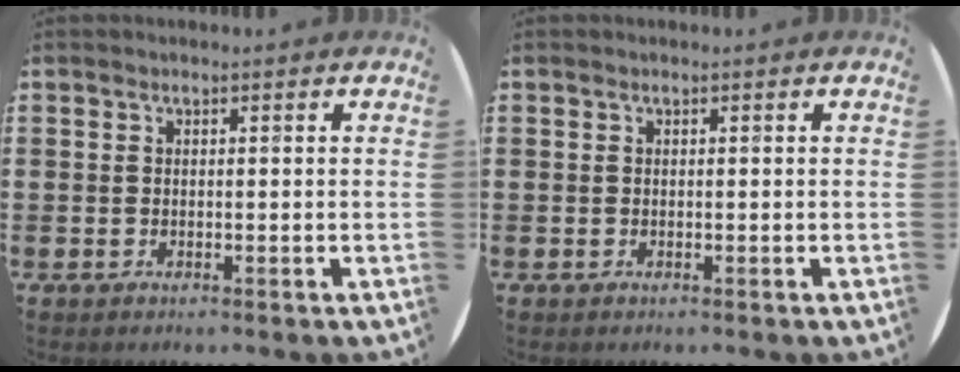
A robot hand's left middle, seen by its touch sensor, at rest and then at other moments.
{"total": 0.0}